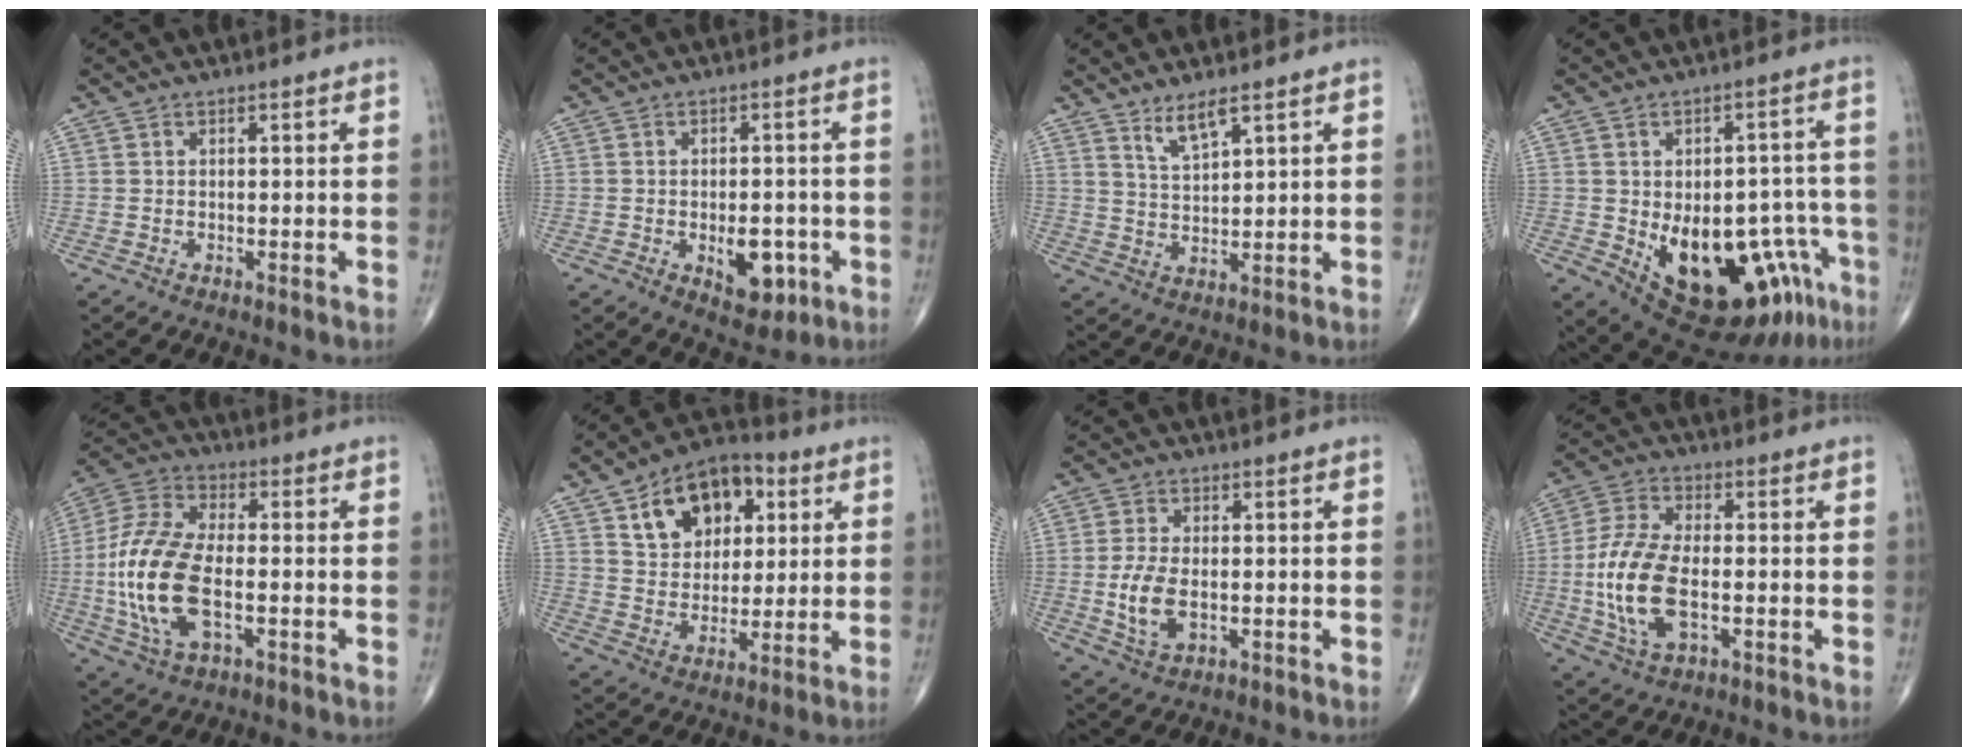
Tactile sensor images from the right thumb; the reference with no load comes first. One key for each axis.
{"total": 7.6, "fx": -2.3, "fy": 4.2, "fz": 5.9, "tx": -0.060, "ty": 0.003, "tz": -0.021}
{"total": 4.7, "fx": 3.4, "fy": 0.9, "fz": 3.2, "tx": -0.063, "ty": -0.028, "tz": 0.070}
{"total": 21.7, "fx": -9.4, "fy": 10.7, "fz": 16.4, "tx": -0.165, "ty": 0.030, "tz": -0.109}
{"total": 17.4, "fx": -2.9, "fy": 8.5, "fz": 14.9, "tx": -0.322, "ty": 0.015, "tz": -0.053}
{"total": 15.4, "fx": 6.1, "fy": 10.4, "fz": 9.6, "tx": -0.108, "ty": -0.005, "tz": 0.100}
{"total": 7.0, "fx": -1.0, "fy": 3.7, "fz": 5.8, "tx": -0.123, "ty": -0.006, "tz": -0.015}
{"total": 13.7, "fx": -2.2, "fy": 6.7, "fz": 11.8, "tx": -0.253, "ty": 0.007, "tz": -0.040}